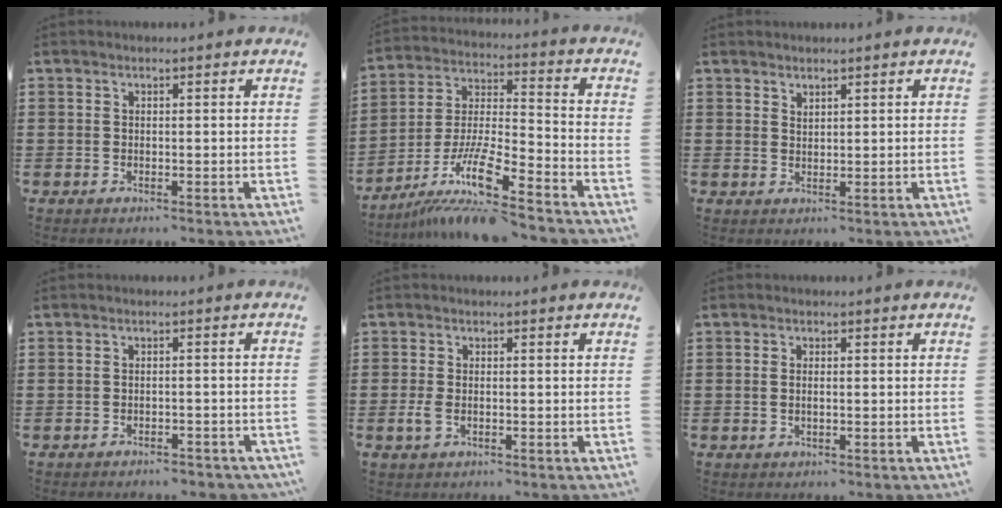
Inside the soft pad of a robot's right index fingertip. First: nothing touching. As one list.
[{"total": 12.5, "force": [-8.8, 1.7, 8.7], "torque": [-0.187, 0.000, -0.175]}, {"total": 1.2, "force": [1.2, 0.3, -0.1], "torque": [0.001, 0.000, 0.023]}, {"total": 1.7, "force": [-1.7, 0.3, 0.2], "torque": [-0.010, 0.000, -0.036]}, {"total": 2.2, "force": [-0.6, 1.1, 1.7], "torque": [-0.049, -0.005, -0.015]}, {"total": 1.2, "force": [-0.1, 0.5, 1.1], "torque": [-0.021, 0.002, -0.003]}]